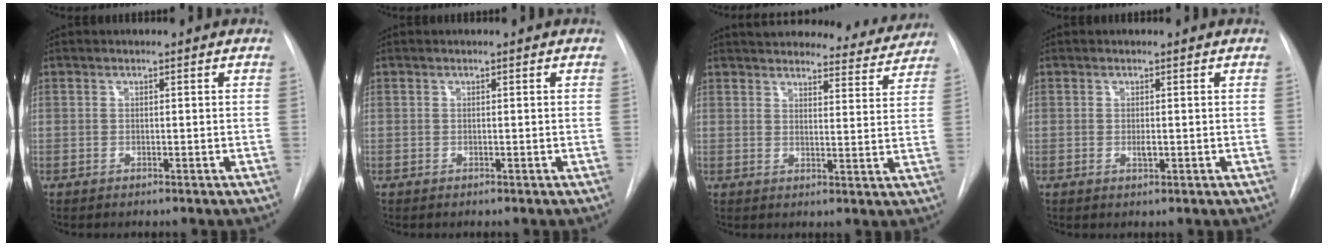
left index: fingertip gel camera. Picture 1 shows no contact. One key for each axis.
{"total": 0.0}
{"total": 18.1, "fx": 17.1, "fy": 4.1, "fz": 4.3, "tx": -0.051, "ty": -0.019, "tz": 0.203}
{"total": 0.8, "fx": -0.1, "fy": 0.3, "fz": 0.8, "tx": -0.014, "ty": -0.003, "tz": -0.001}